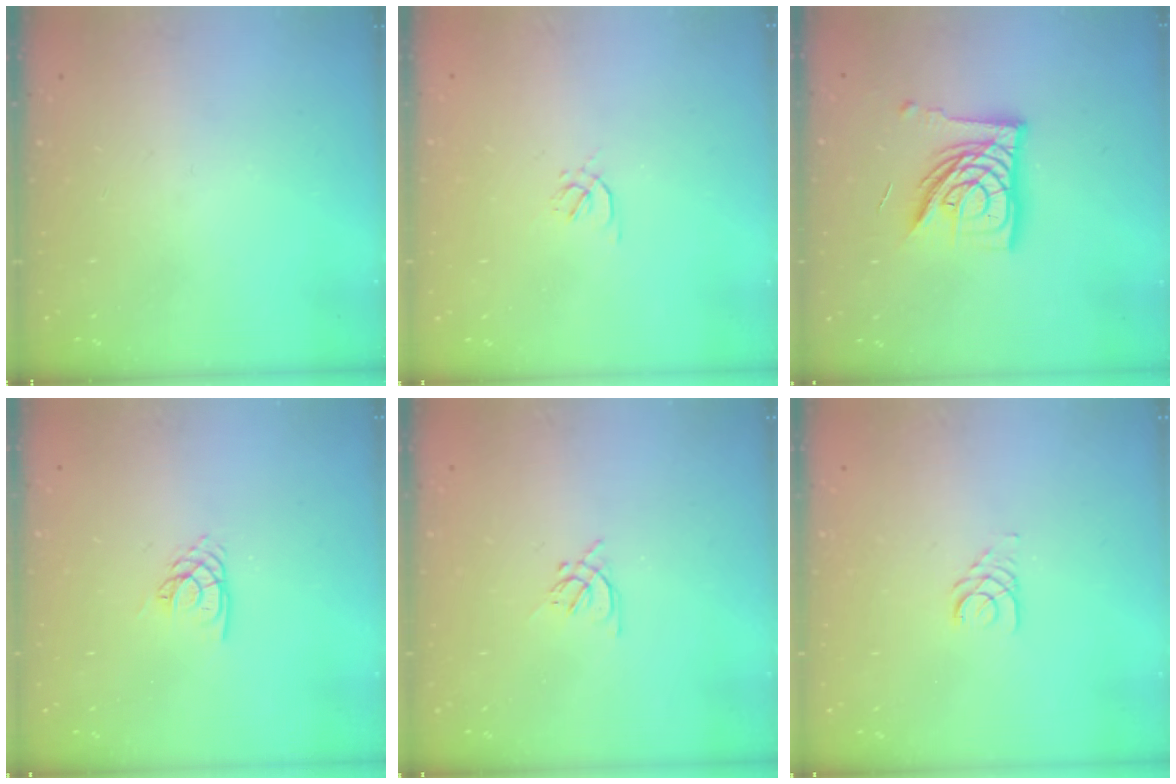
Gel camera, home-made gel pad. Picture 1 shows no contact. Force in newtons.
{"total": 1.6, "press": 1.6, "slide": 0.4}
{"total": 14.7, "press": 14.6, "slide": 1.7}
{"total": 2.7, "press": 2.7, "slide": 0.1}
{"total": 2.0, "press": 1.9, "slide": 0.5}
{"total": 2.5, "press": 2.5, "slide": 0.3}